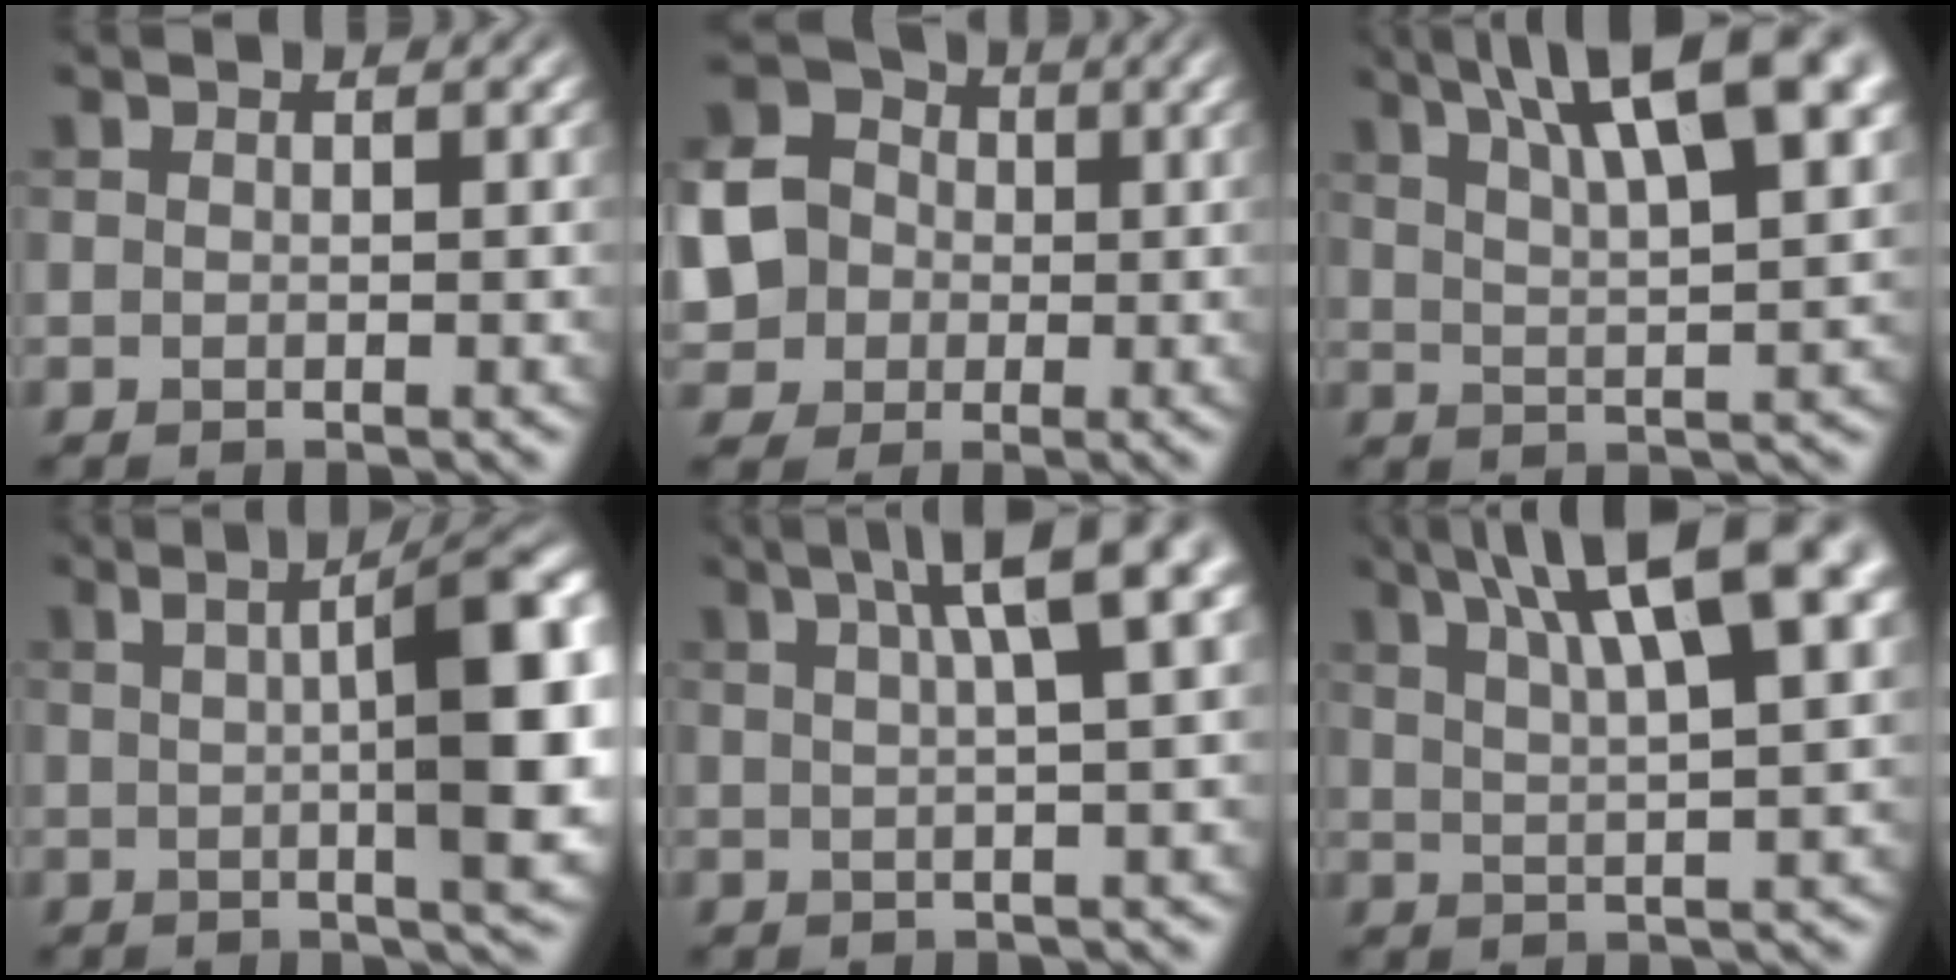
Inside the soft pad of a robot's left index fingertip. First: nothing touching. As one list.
[{"total": 9.6, "force": [-1.3, 8.9, 3.5], "torque": [-0.105, 0.003, -0.049]}, {"total": 12.4, "force": [6.8, 3.7, 9.7], "torque": [-0.116, 0.028, 0.087]}, {"total": 11.1, "force": [1.2, 3.0, 10.6], "torque": [-0.115, 0.010, 0.020]}, {"total": 8.0, "force": [3.5, 2.2, 6.9], "torque": [-0.053, 0.034, 0.039]}, {"total": 11.4, "force": [5.8, 3.0, 9.4], "torque": [-0.115, 0.025, 0.079]}]